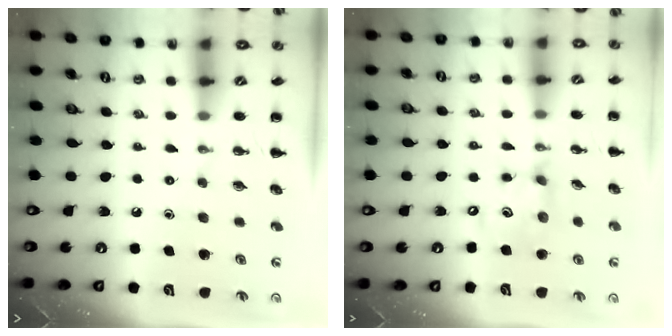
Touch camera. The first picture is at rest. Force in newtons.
{"total": 10.1, "press": 9.9, "slide": 1.9}